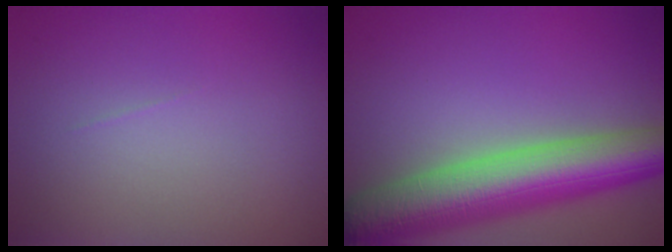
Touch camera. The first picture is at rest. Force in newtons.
{"total": 9.9, "press": 9.8, "slide": 0.5}